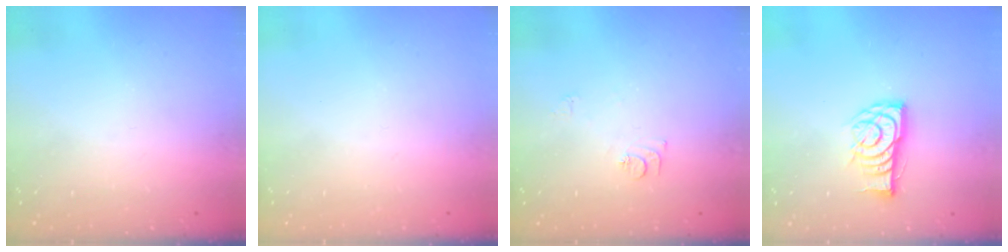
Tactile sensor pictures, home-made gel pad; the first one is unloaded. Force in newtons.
{"total": 1.7, "press": 1.6, "slide": 0.1}
{"total": 6.7, "press": 6.7, "slide": 0.8}
{"total": 11.5, "press": 11.4, "slide": 0.5}